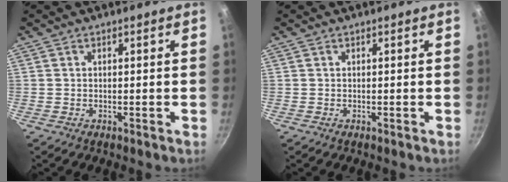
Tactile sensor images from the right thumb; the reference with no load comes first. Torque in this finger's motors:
{"motor_torque": [-0.01, -0.01, 0.00, 0.00, 0.00]}